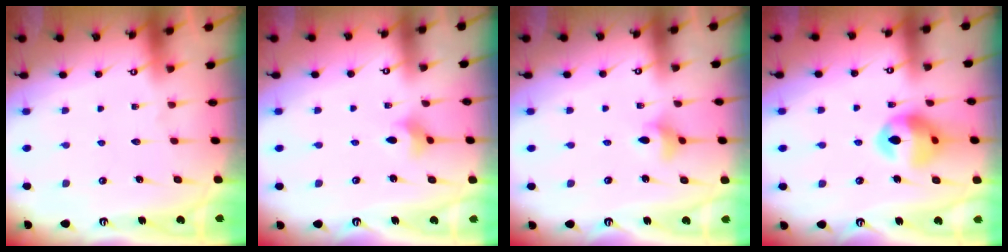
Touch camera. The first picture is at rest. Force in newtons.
{"total": 2.6, "press": 2.6, "slide": 0.4}
{"total": 3.8, "press": 3.6, "slide": 1.1}
{"total": 12.8, "press": 12.7, "slide": 1.5}